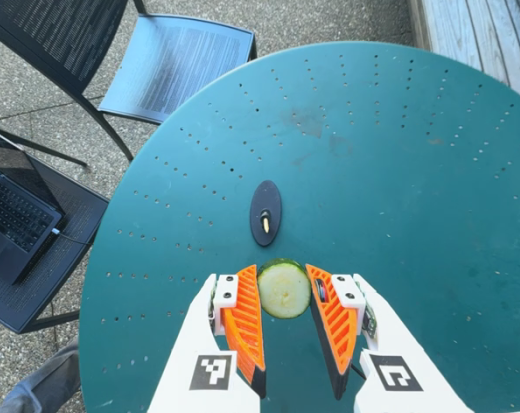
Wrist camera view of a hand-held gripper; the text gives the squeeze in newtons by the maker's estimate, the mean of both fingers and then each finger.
{"total": 10.0, "left": 9.6, "right": 10.4}